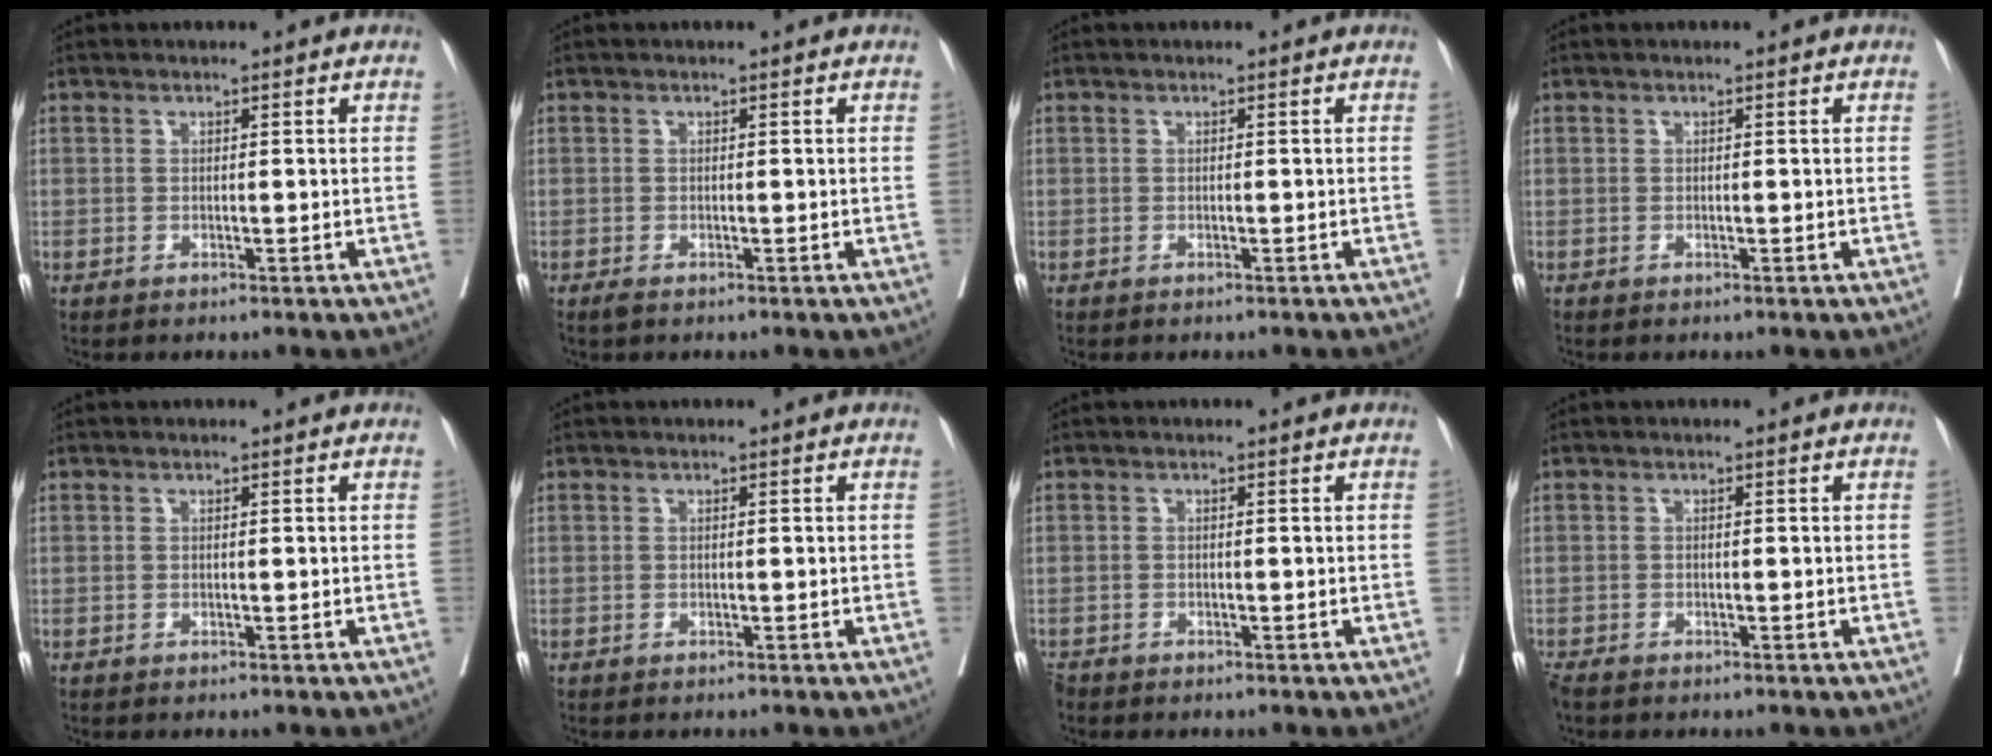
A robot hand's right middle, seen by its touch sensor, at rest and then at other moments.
{"total": 0.7, "force": [-0.5, 0.2, 0.4], "torque": [-0.011, -0.003, -0.008]}
{"total": 0.7, "force": [-0.7, 0.0, 0.2], "torque": [-0.002, 0.000, -0.010]}
{"total": 0.0}
{"total": 0.0}
{"total": 0.0}
{"total": 1.2, "force": [-1.1, 0.4, 0.2], "torque": [-0.006, -0.003, -0.019]}
{"total": 1.7, "force": [-1.5, 0.6, 0.7], "torque": [-0.018, -0.006, -0.027]}